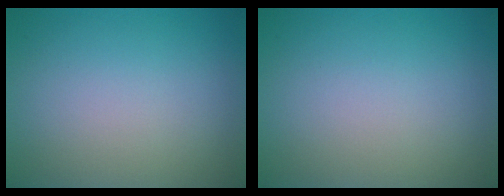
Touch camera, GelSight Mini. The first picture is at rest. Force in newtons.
{"total": 0.0}